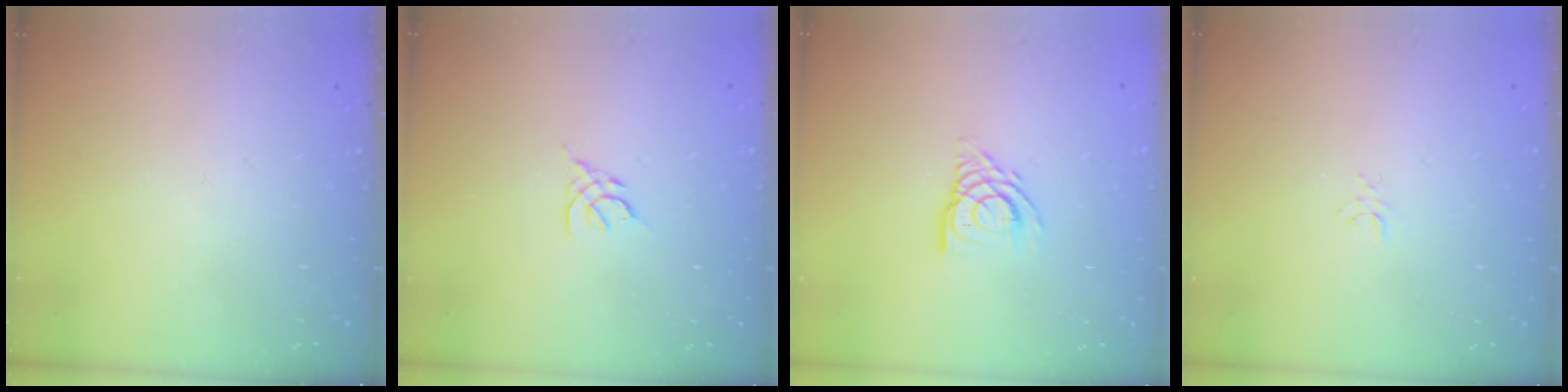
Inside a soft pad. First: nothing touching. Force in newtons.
{"total": 2.4, "press": 2.3, "slide": 0.6}
{"total": 10.5, "press": 10.4, "slide": 1.3}
{"total": 2.9, "press": 2.9, "slide": 0.3}